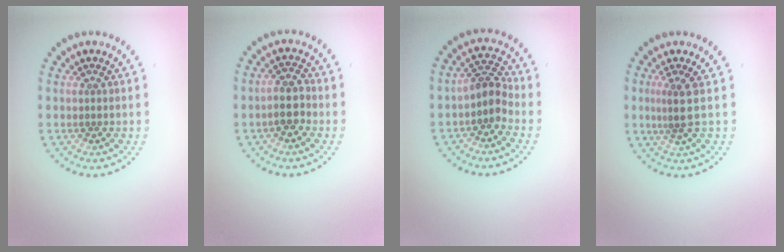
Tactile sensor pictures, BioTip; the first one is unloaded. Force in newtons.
{"total": 2.5, "press": 2.2, "slide": 1.1}
{"total": 2.6, "press": 2.1, "slide": 1.6}
{"total": 1.9, "press": 1.2, "slide": 1.5}